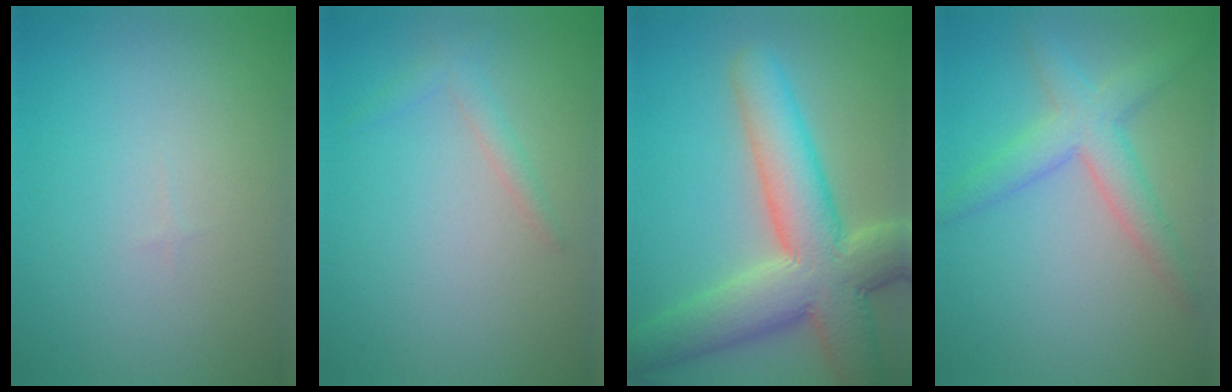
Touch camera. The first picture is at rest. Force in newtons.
{"total": 1.3, "press": 1.3, "slide": 0.0}
{"total": 10.2, "press": 10.2, "slide": 0.8}
{"total": 3.9, "press": 3.9, "slide": 0.2}